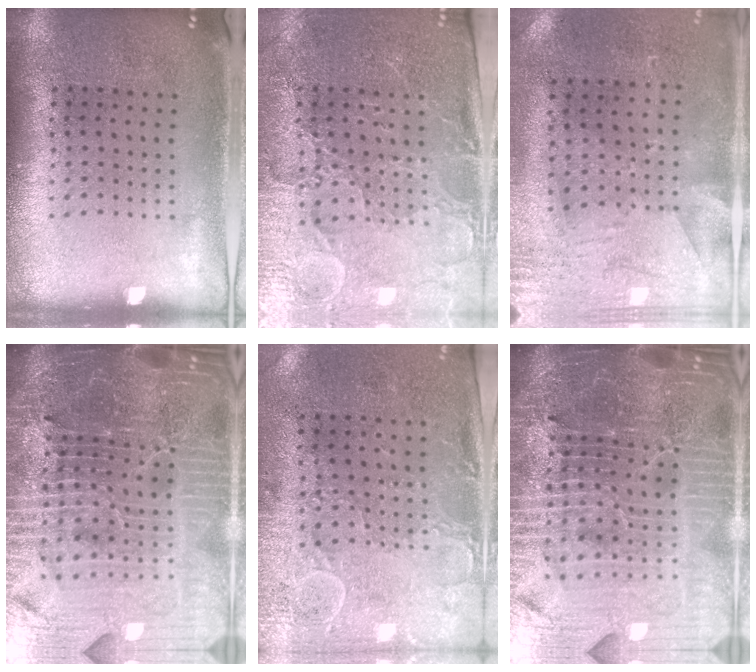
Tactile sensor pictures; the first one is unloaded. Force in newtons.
{"total": 3.5, "press": 3.3, "slide": 1.1}
{"total": 2.8, "press": 2.3, "slide": 1.6}
{"total": 6.9, "press": 6.0, "slide": 3.3}
{"total": 3.0, "press": 2.4, "slide": 1.7}
{"total": 6.9, "press": 6.0, "slide": 3.3}